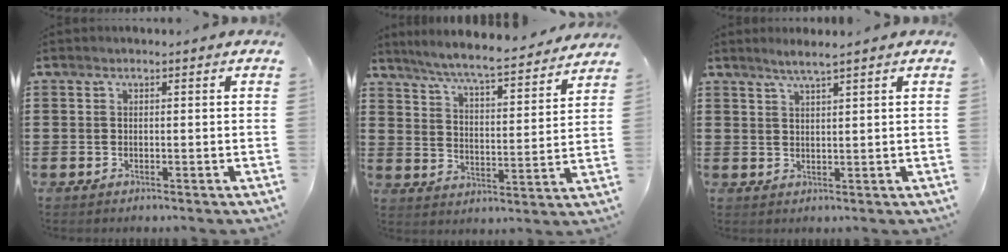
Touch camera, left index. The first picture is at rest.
{"total": 6.4, "force": [6.0, -0.5, 2.2], "torque": [-0.067, -0.042, 0.099]}
{"total": 2.4, "force": [1.9, -0.2, 1.4], "torque": [-0.030, 0.002, 0.035]}